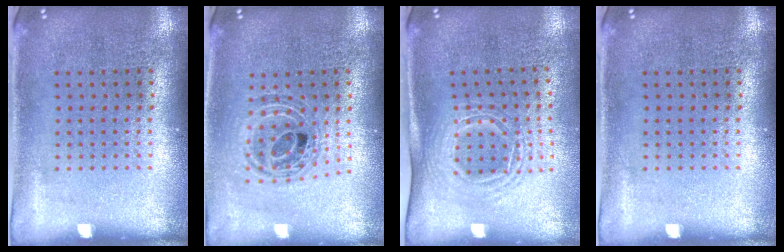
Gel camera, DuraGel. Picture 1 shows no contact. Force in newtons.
{"total": 0.8, "press": 0.8, "slide": 0.2}
{"total": 1.6, "press": 1.3, "slide": 1.0}
{"total": 0.0}